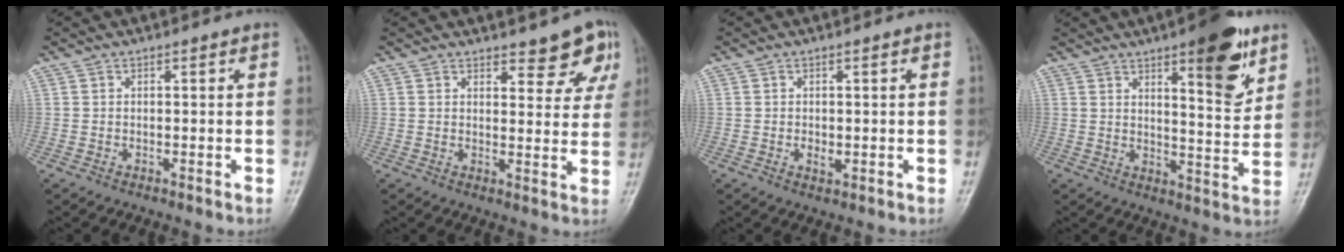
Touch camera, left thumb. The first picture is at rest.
{"total": 6.4, "force": [4.6, 2.7, 3.5], "torque": [-0.012, -0.031, 0.050]}
{"total": 1.8, "force": [-0.1, 1.0, 1.5], "torque": [-0.022, -0.004, -0.001]}
{"total": 12.6, "force": [7.0, 3.6, 9.8], "torque": [-0.114, -0.041, 0.097]}